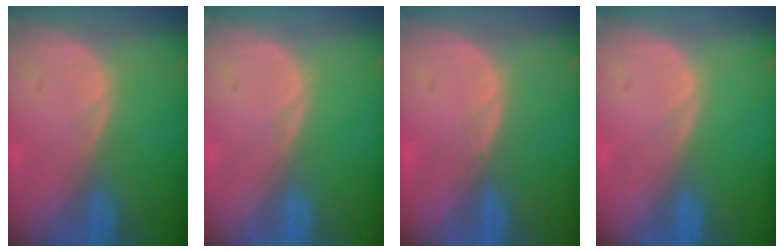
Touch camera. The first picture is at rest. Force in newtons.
{"total": 0.0}
{"total": 0.7, "press": 0.6, "slide": 0.3}
{"total": 0.0}